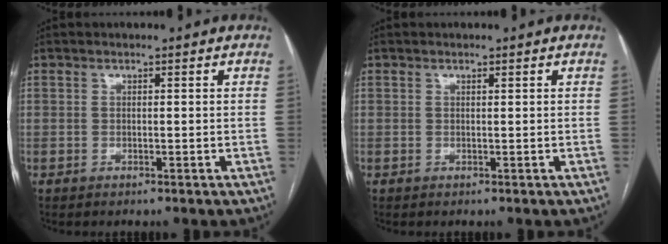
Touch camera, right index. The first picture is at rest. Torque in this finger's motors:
{"motor_torque": [-0.02, 0.17, -0.03, 0.00]}